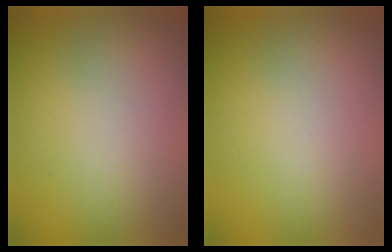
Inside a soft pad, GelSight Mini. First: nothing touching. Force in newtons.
{"total": 0.0}